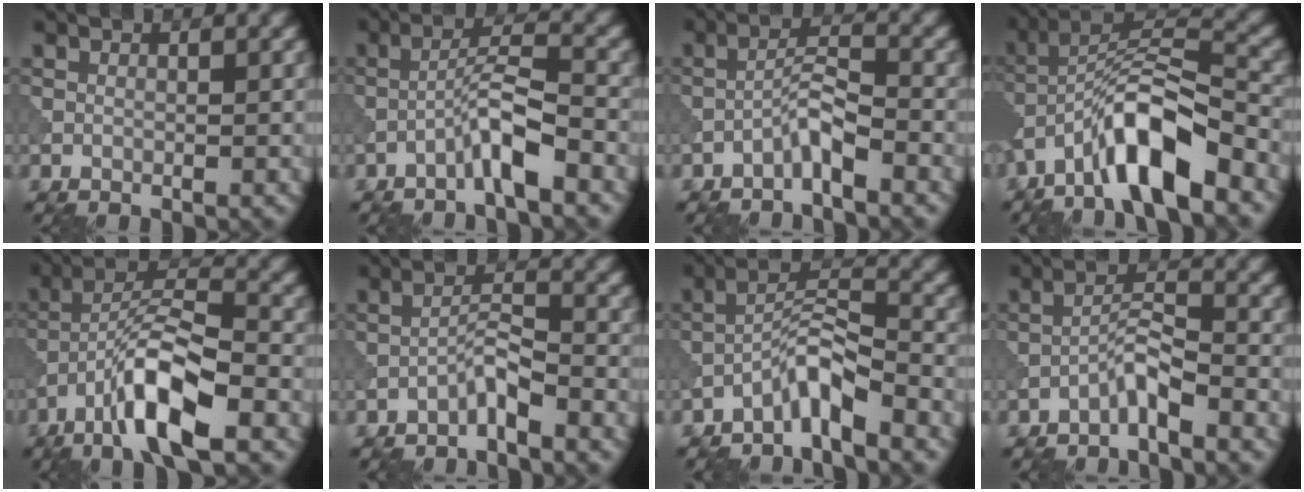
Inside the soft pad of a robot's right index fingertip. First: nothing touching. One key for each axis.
{"total": 3.6, "fx": -2.2, "fy": 0.2, "fz": 2.8, "tx": -0.052, "ty": 0.019, "tz": -0.049}
{"total": 2.5, "fx": -1.8, "fy": 0.2, "fz": 1.7, "tx": -0.034, "ty": 0.015, "tz": -0.040}
{"total": 8.9, "fx": -5.4, "fy": 2.3, "fz": 6.7, "tx": -0.115, "ty": 0.018, "tz": -0.102}
{"total": 8.5, "fx": -4.5, "fy": 2.1, "fz": 6.8, "tx": -0.121, "ty": 0.016, "tz": -0.089}
{"total": 2.1, "fx": -1.7, "fy": 0.1, "fz": 1.3, "tx": -0.025, "ty": 0.015, "tz": -0.035}
{"total": 4.1, "fx": -3.1, "fy": 0.6, "fz": 2.6, "tx": -0.047, "ty": 0.017, "tz": -0.066}
{"total": 2.6, "fx": -2.0, "fy": 0.2, "fz": 1.6, "tx": -0.032, "ty": 0.015, "tz": -0.042}